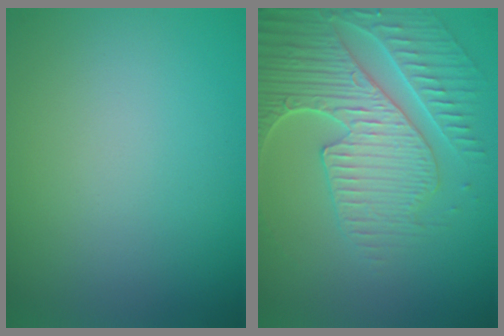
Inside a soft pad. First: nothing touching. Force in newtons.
{"total": 7.0, "press": 5.7, "slide": 4.2}